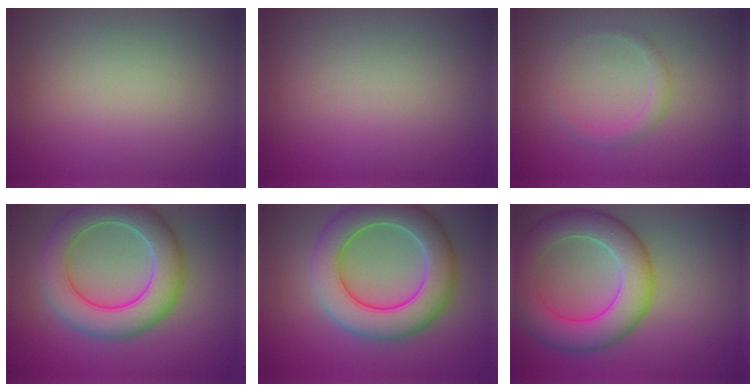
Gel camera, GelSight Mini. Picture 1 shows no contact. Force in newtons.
{"total": 0.0}
{"total": 1.3, "press": 1.3, "slide": 0.0}
{"total": 7.5, "press": 7.5, "slide": 0.3}
{"total": 8.3, "press": 8.2, "slide": 0.3}
{"total": 7.4, "press": 7.4, "slide": 0.2}